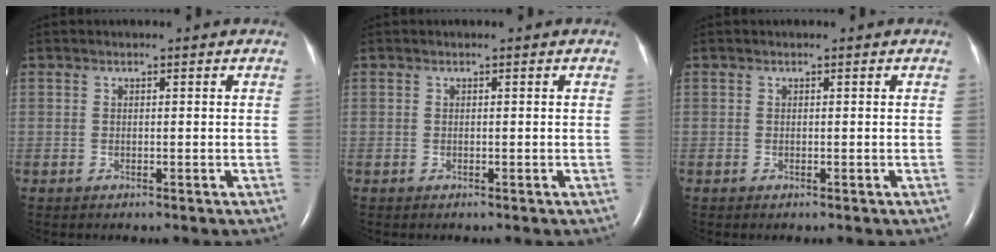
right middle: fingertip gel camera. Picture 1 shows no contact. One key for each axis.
{"total": 0.0}
{"total": 0.0}